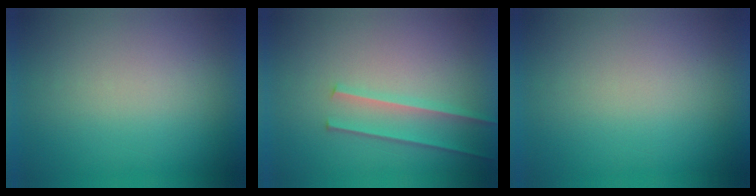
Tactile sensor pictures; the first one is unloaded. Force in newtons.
{"total": 2.0}
{"total": 0.0}